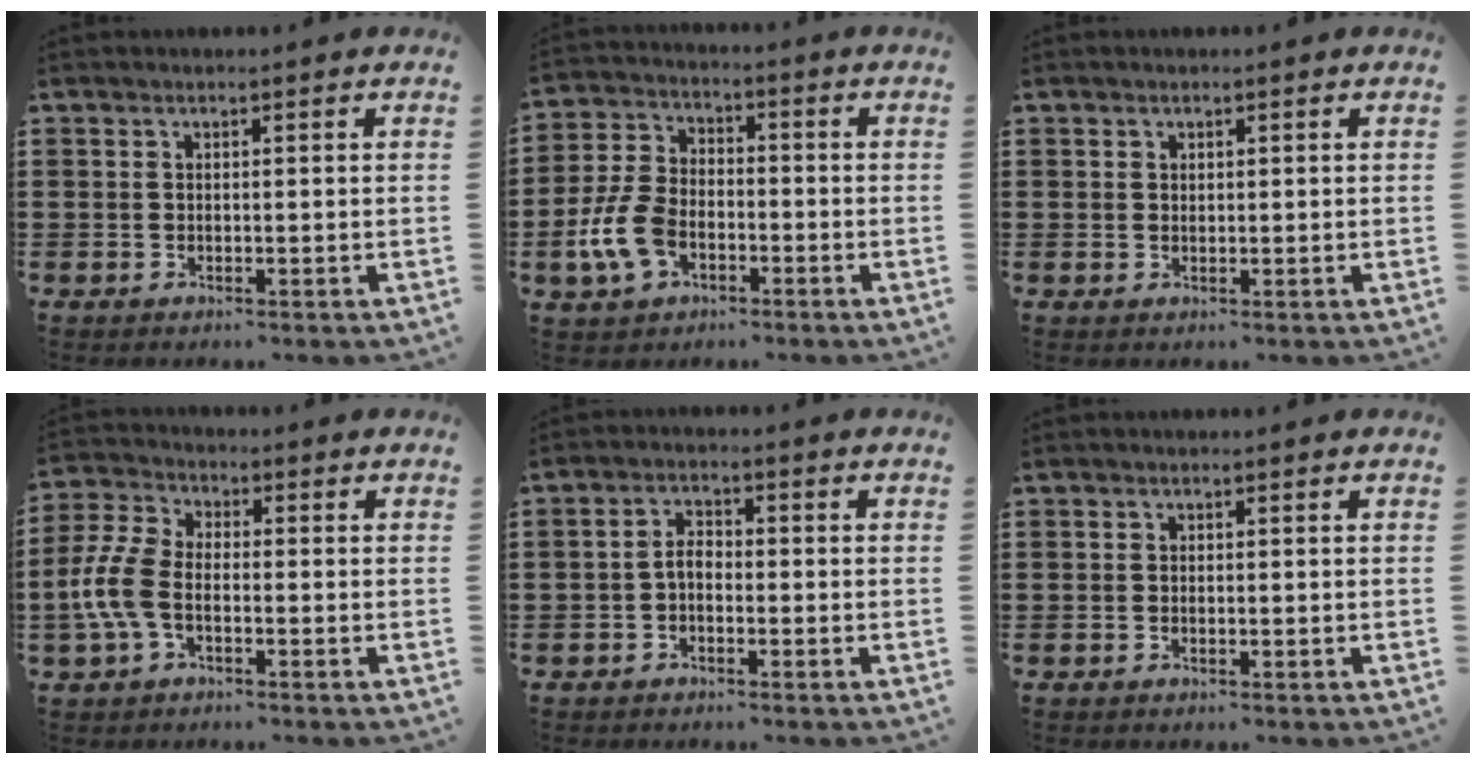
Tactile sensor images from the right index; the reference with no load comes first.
{"total": 8.1, "force": [-3.1, 5.1, 5.5], "torque": [-0.151, -0.001, -0.067]}
{"total": 0.6, "force": [0.4, 0.5, 0.0], "torque": [-0.001, 0.003, 0.009]}
{"total": 7.3, "force": [-2.2, 4.1, 5.6], "torque": [-0.154, -0.007, -0.050]}
{"total": 2.5, "force": [-1.1, 1.4, 1.8], "torque": [-0.049, 0.002, -0.026]}
{"total": 0.0}